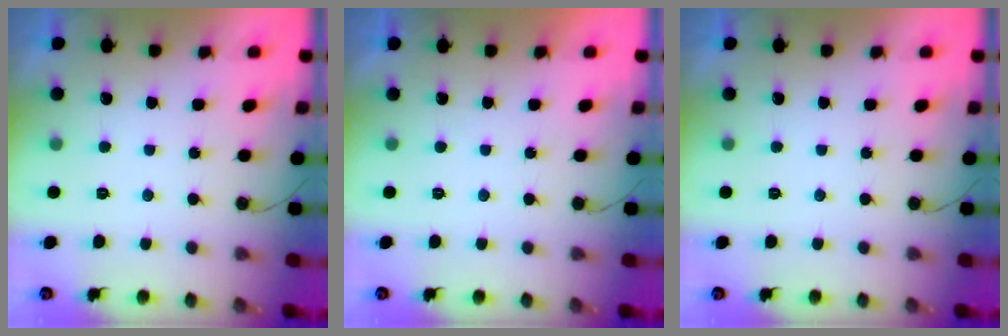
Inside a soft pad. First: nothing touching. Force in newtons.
{"total": 1.9, "press": 1.9, "slide": 0.1}
{"total": 0.0}